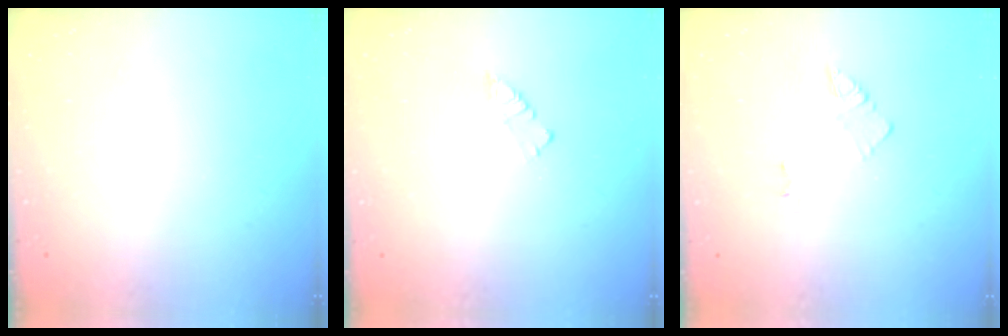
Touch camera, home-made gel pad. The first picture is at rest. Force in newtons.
{"total": 2.9, "press": 2.9, "slide": 0.4}
{"total": 3.8, "press": 3.8, "slide": 0.5}